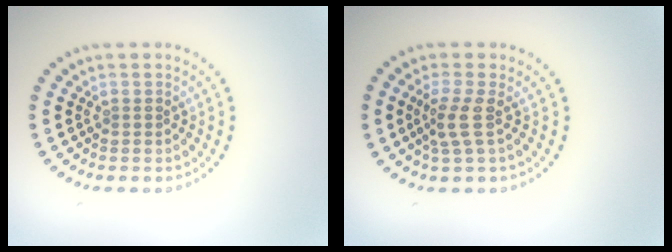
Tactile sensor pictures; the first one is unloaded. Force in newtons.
{"total": 2.3, "press": 1.6, "slide": 1.5}